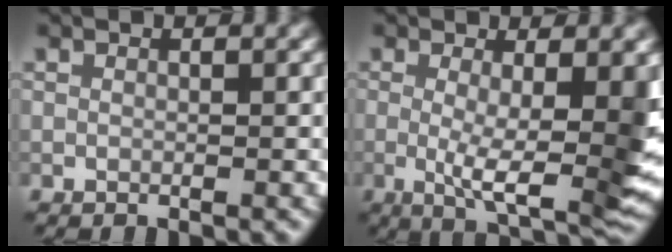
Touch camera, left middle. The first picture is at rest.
{"total": 8.0, "force": [-0.4, 1.8, 7.7], "torque": [-0.119, -0.016, -0.003]}